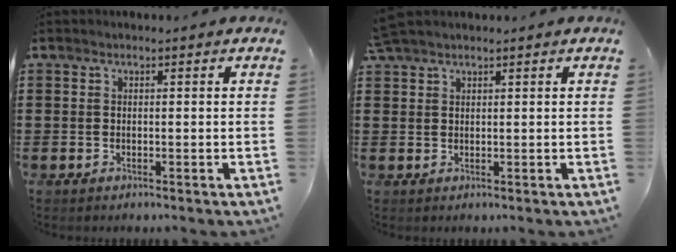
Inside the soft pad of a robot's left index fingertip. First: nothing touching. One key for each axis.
{"total": 2.2, "fx": 1.9, "fy": 0.6, "fz": 1.0, "tx": -0.023, "ty": 0.003, "tz": 0.037}